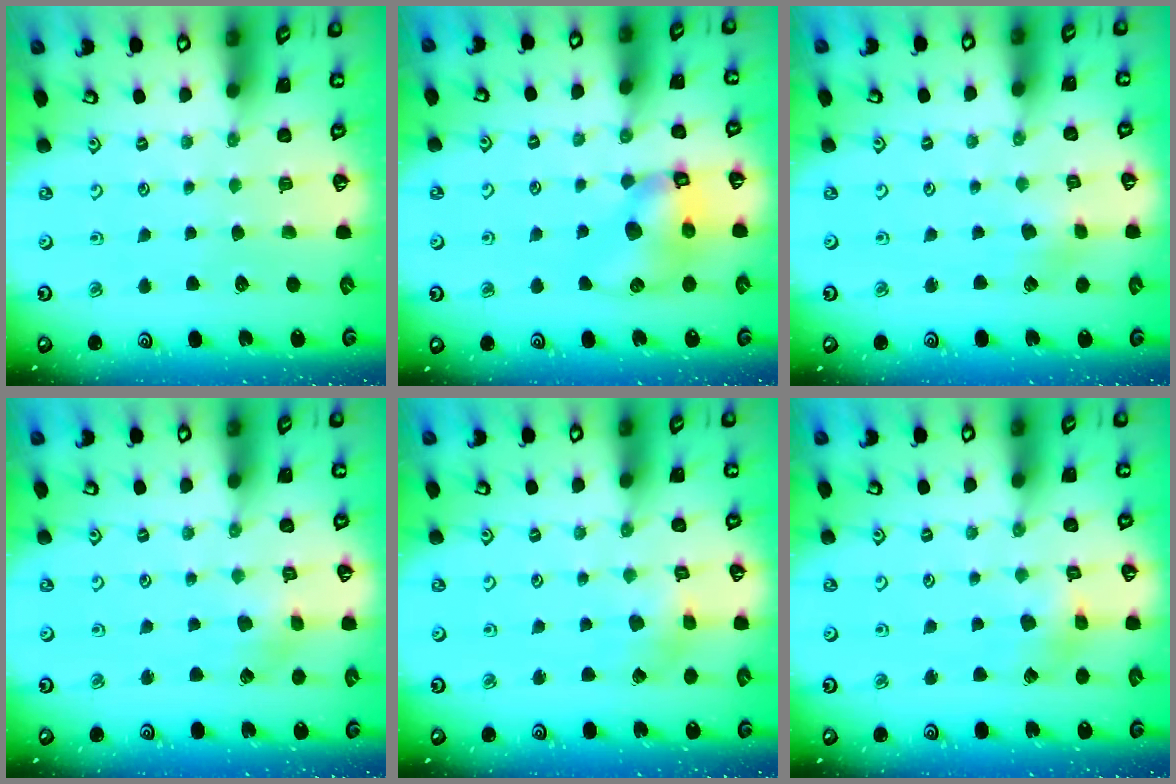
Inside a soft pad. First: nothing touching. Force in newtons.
{"total": 10.8, "press": 10.7, "slide": 1.5}
{"total": 2.6, "press": 2.6, "slide": 0.3}
{"total": 2.9, "press": 2.9, "slide": 0.1}
{"total": 2.9, "press": 2.9, "slide": 0.3}
{"total": 4.0, "press": 3.9, "slide": 0.4}